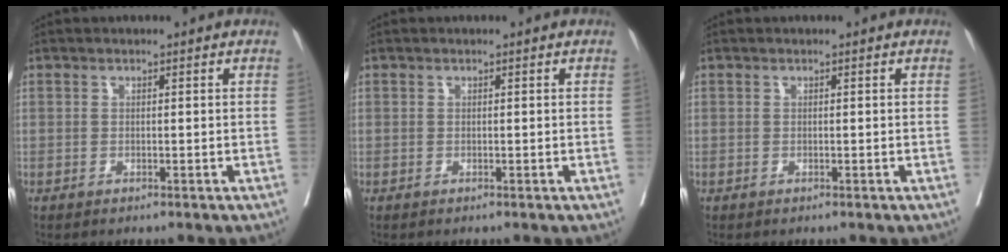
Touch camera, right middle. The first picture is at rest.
{"total": 0.0}
{"total": 0.0}